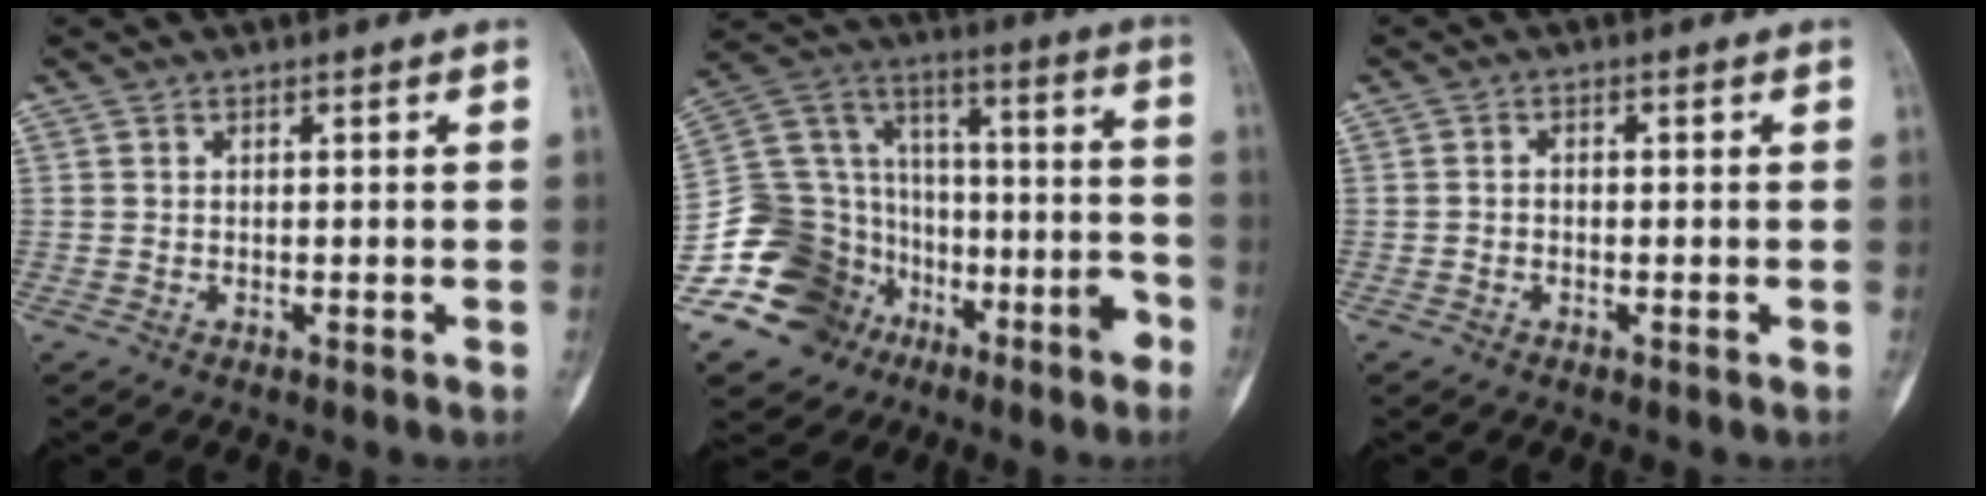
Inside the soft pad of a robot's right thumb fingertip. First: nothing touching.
{"total": 22.8, "force": [-12.7, 17.1, 8.0], "torque": [-0.116, 0.138, -0.210]}
{"total": 0.8, "force": [-0.3, 0.6, 0.4], "torque": [0.000, 0.003, -0.010]}